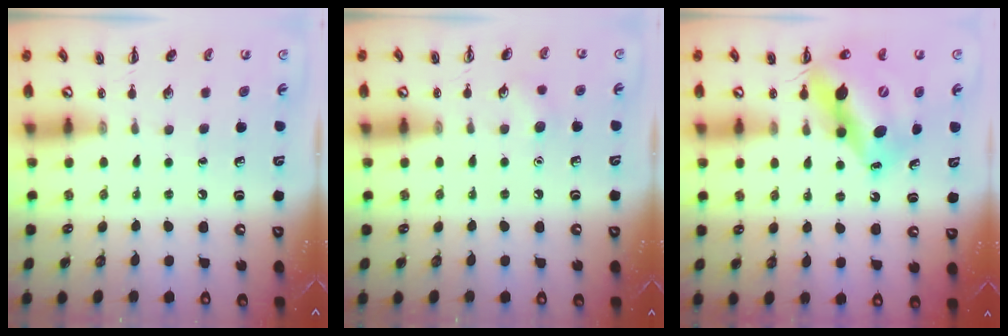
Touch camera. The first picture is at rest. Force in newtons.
{"total": 5.7, "press": 5.4, "slide": 1.8}
{"total": 14.7, "press": 14.1, "slide": 3.9}